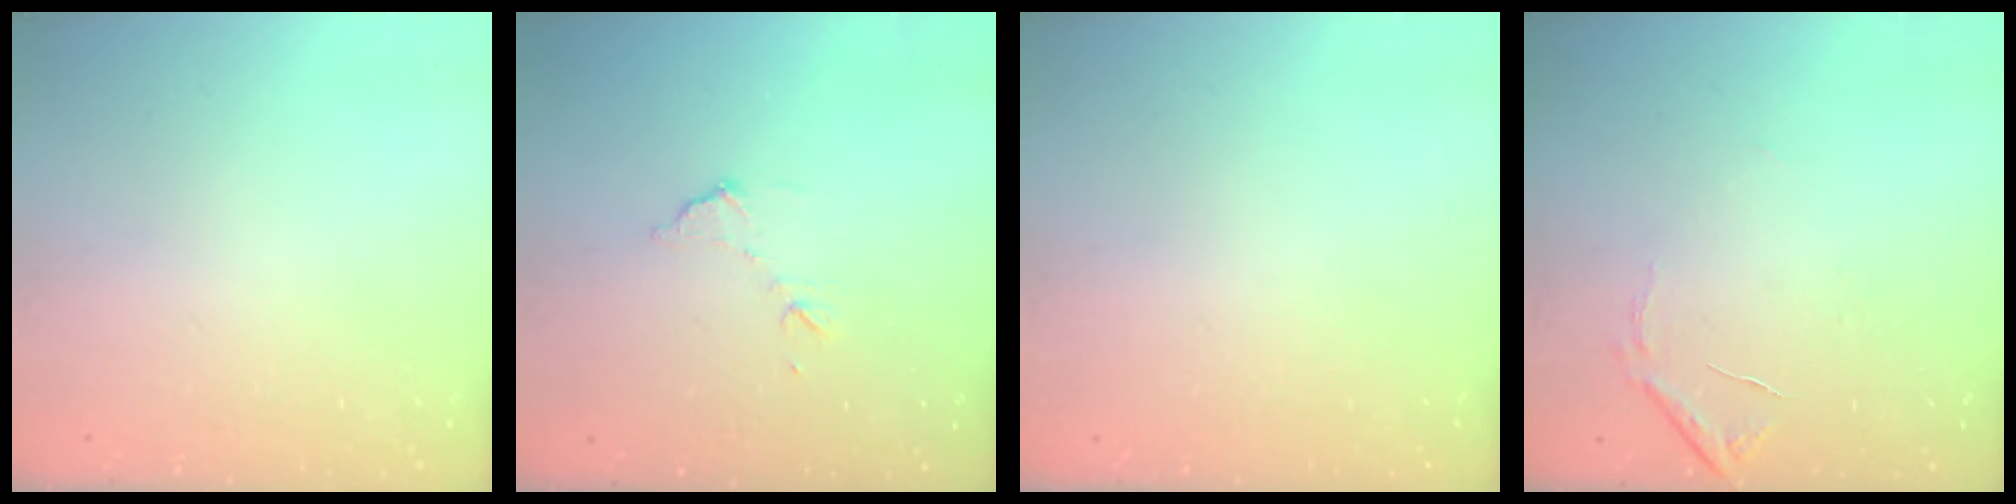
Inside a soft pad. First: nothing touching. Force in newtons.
{"total": 7.5, "press": 7.5, "slide": 0.1}
{"total": 0.0}
{"total": 7.6, "press": 7.5, "slide": 0.3}